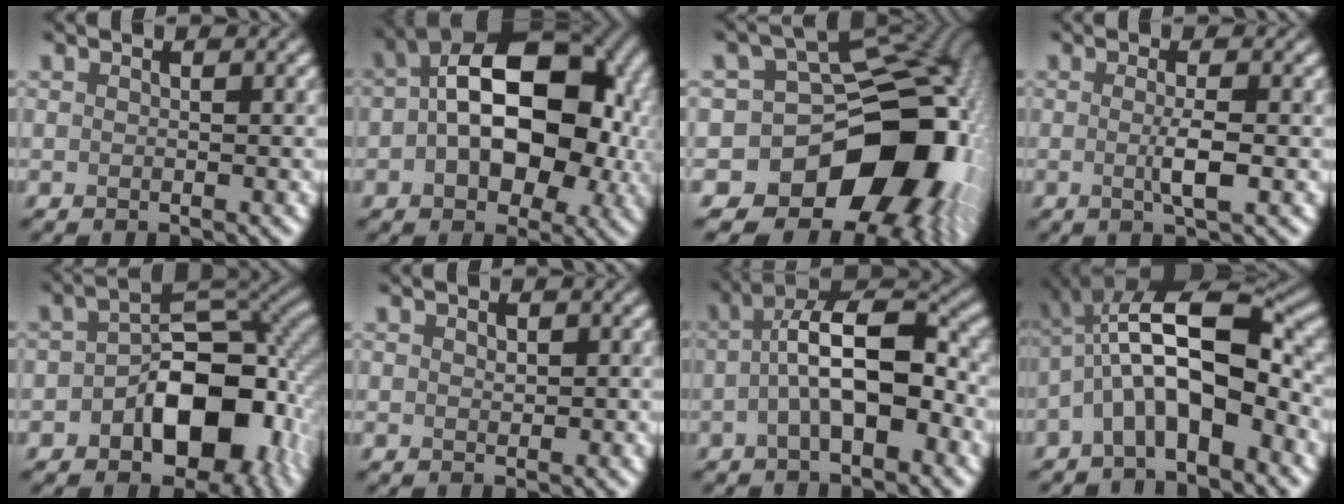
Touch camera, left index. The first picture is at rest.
{"total": 13.5, "force": [0.8, 8.3, 10.7], "torque": [-0.143, 0.015, 0.011]}
{"total": 15.6, "force": [-5.4, 11.7, 8.8], "torque": [-0.092, 0.003, -0.089]}
{"total": 2.6, "force": [-0.2, 0.4, 2.6], "torque": [-0.046, -0.004, -0.006]}
{"total": 11.0, "force": [-3.3, 6.9, 8.0], "torque": [-0.105, -0.002, -0.048]}
{"total": 0.6, "force": [0.2, 0.4, 0.4], "torque": [-0.005, 0.001, 0.003]}
{"total": 7.9, "force": [-1.1, 3.4, 7.0], "torque": [-0.121, 0.020, -0.025]}
{"total": 9.4, "force": [-2.0, 3.5, 8.5], "torque": [-0.151, 0.025, -0.045]}